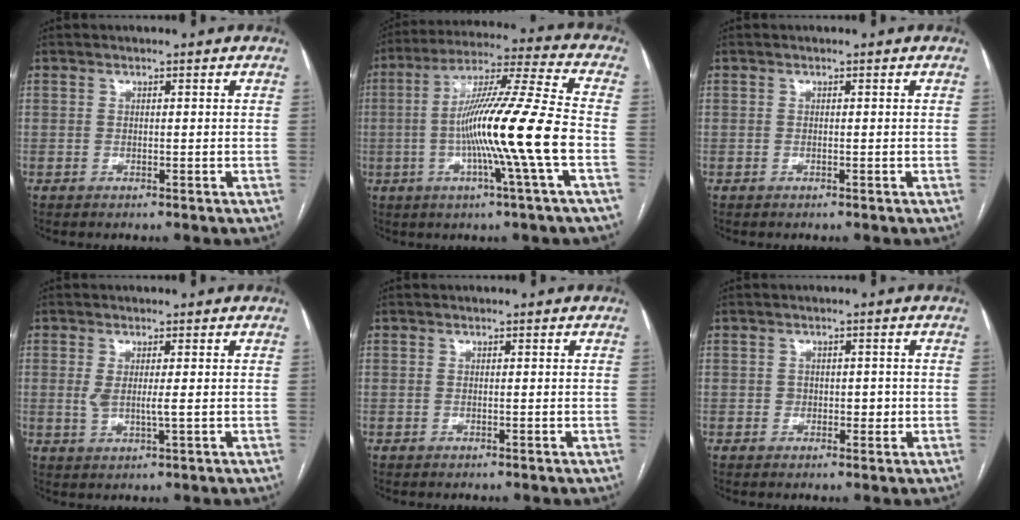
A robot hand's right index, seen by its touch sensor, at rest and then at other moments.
{"total": 16.5, "force": [-3.3, -1.7, 16.0], "torque": [-0.279, -0.002, -0.070]}
{"total": 0.0}
{"total": 3.4, "force": [0.2, 0.6, 3.4], "torque": [-0.068, -0.006, 0.006]}
{"total": 0.0}
{"total": 2.4, "force": [-0.3, 1.8, 1.5], "torque": [-0.017, 0.006, 0.000]}